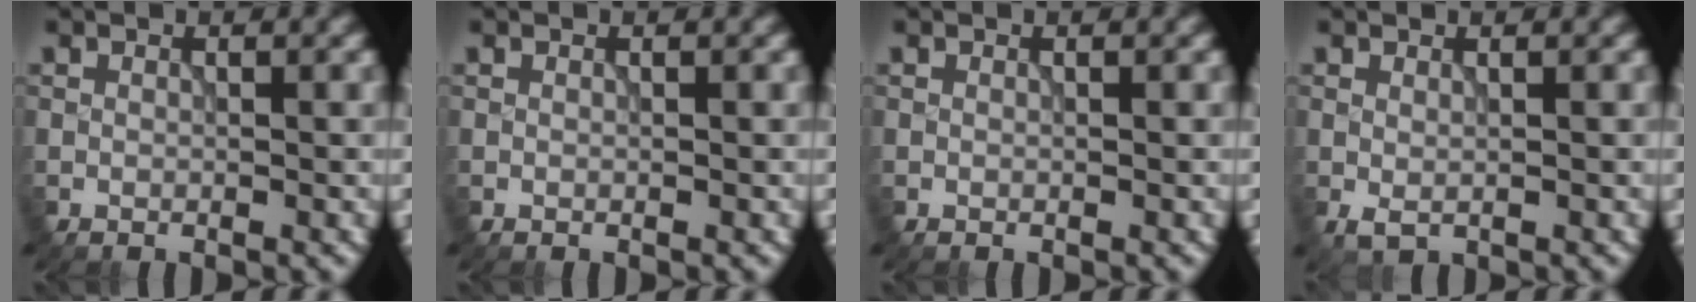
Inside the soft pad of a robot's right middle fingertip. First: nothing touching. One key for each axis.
{"total": 0.0}
{"total": 0.0}
{"total": 0.9, "fx": 0.0, "fy": 0.5, "fz": 0.8, "tx": -0.017, "ty": -0.005, "tz": 0.003}